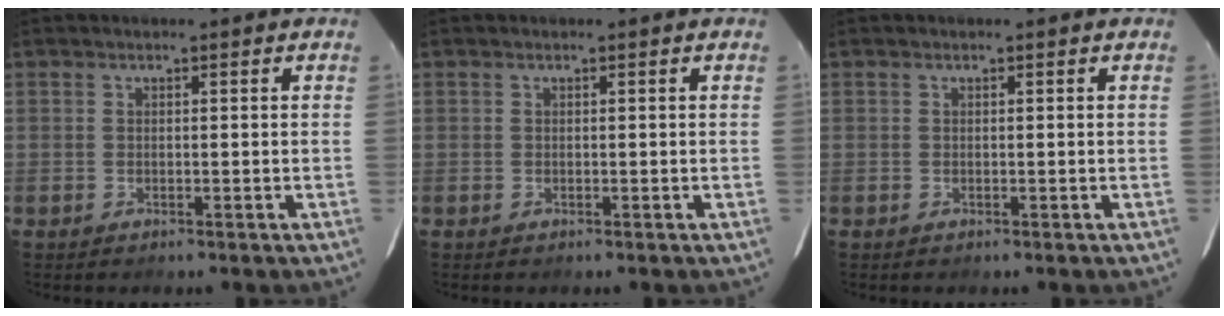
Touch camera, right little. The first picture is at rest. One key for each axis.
{"total": 0.0}
{"total": 0.0}